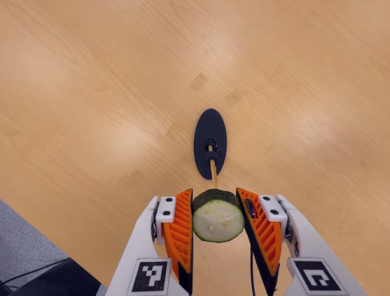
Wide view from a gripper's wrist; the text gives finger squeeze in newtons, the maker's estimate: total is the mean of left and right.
{"total": 11.1, "left": 9.4, "right": 12.8}